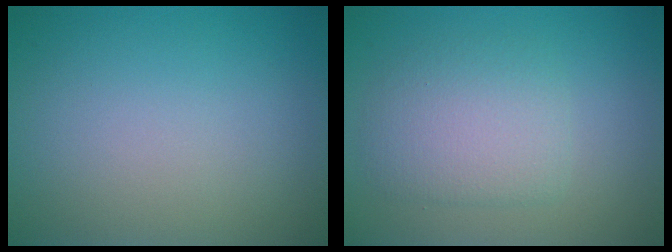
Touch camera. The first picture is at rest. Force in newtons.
{"total": 3.7, "press": 3.7, "slide": 0.3}